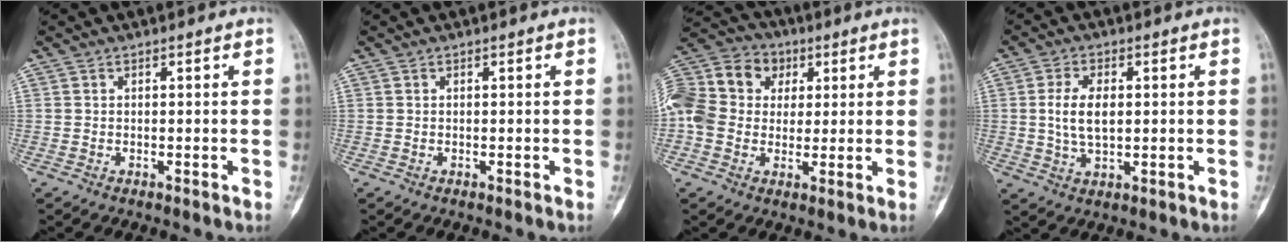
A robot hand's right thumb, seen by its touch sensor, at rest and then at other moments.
{"total": 0.0}
{"total": 17.7, "force": [3.5, 14.3, 9.8], "torque": [-0.203, 0.039, 0.056]}
{"total": 6.7, "force": [0.7, 3.6, 5.6], "torque": [-0.112, -0.001, 0.015]}